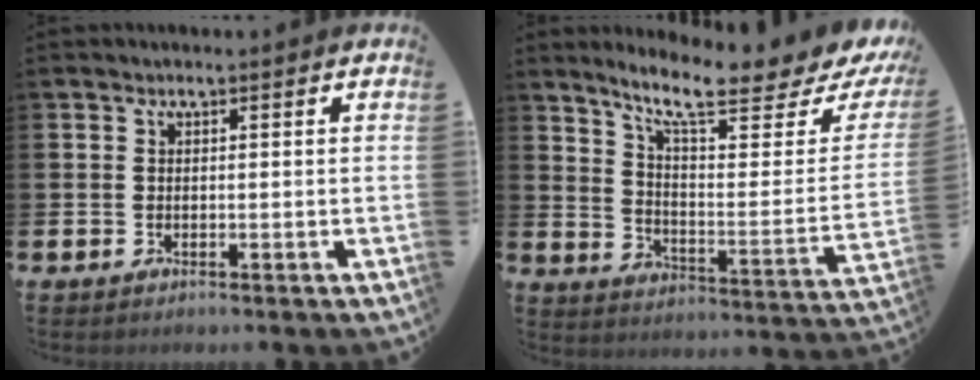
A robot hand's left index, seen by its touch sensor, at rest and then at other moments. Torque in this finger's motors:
{"motor_torque": [-0.03, -0.69, 0.78, 0.19]}